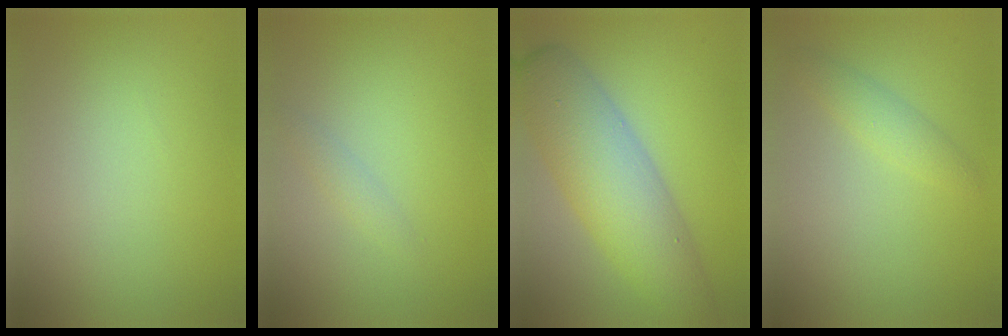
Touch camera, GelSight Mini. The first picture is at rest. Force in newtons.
{"total": 0.9, "press": 0.9, "slide": 0.0}
{"total": 7.8, "press": 7.8, "slide": 0.2}
{"total": 1.7, "press": 1.7, "slide": 0.0}